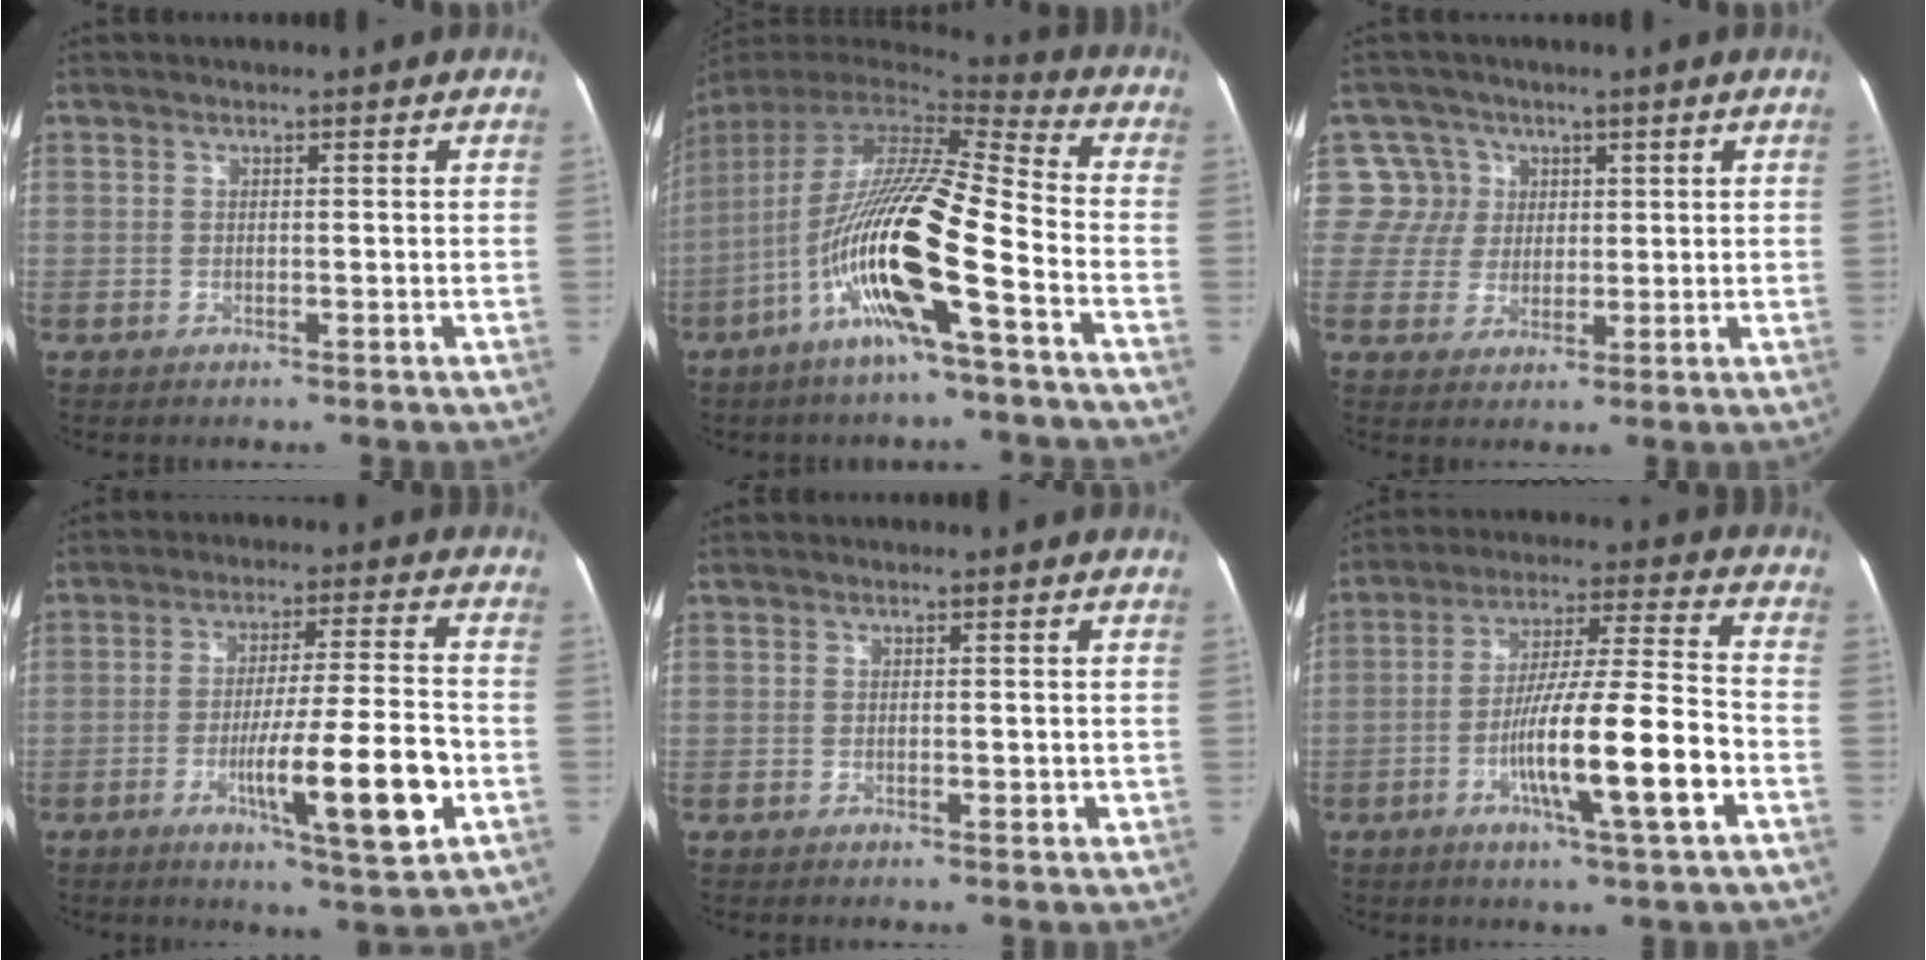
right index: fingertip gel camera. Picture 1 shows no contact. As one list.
[{"total": 18.0, "force": [-7.4, 0.4, 16.4], "torque": [-0.323, -0.019, -0.147]}, {"total": 6.2, "force": [2.0, 5.9, -0.5], "torque": [0.019, 0.013, 0.042]}, {"total": 13.3, "force": [-4.4, 0.5, 12.5], "torque": [-0.200, -0.012, -0.068]}, {"total": 1.2, "force": [-0.1, 0.6, 1.1], "torque": [-0.016, -0.002, 0.001]}, {"total": 14.7, "force": [-5.1, 0.2, 13.8], "torque": [-0.238, -0.002, -0.087]}]